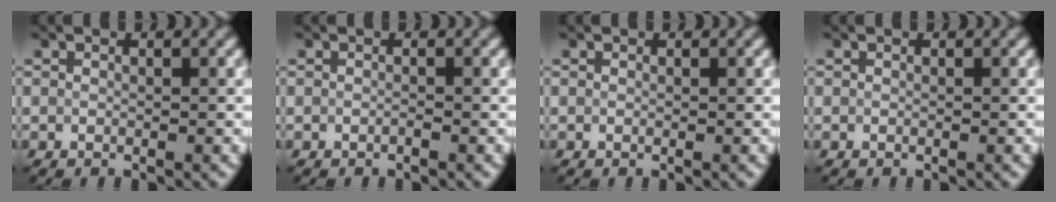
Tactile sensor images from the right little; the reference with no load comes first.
{"total": 0.7, "force": [-0.7, -0.1, 0.0], "torque": [-0.002, -0.004, -0.009]}
{"total": 0.0}
{"total": 0.0}